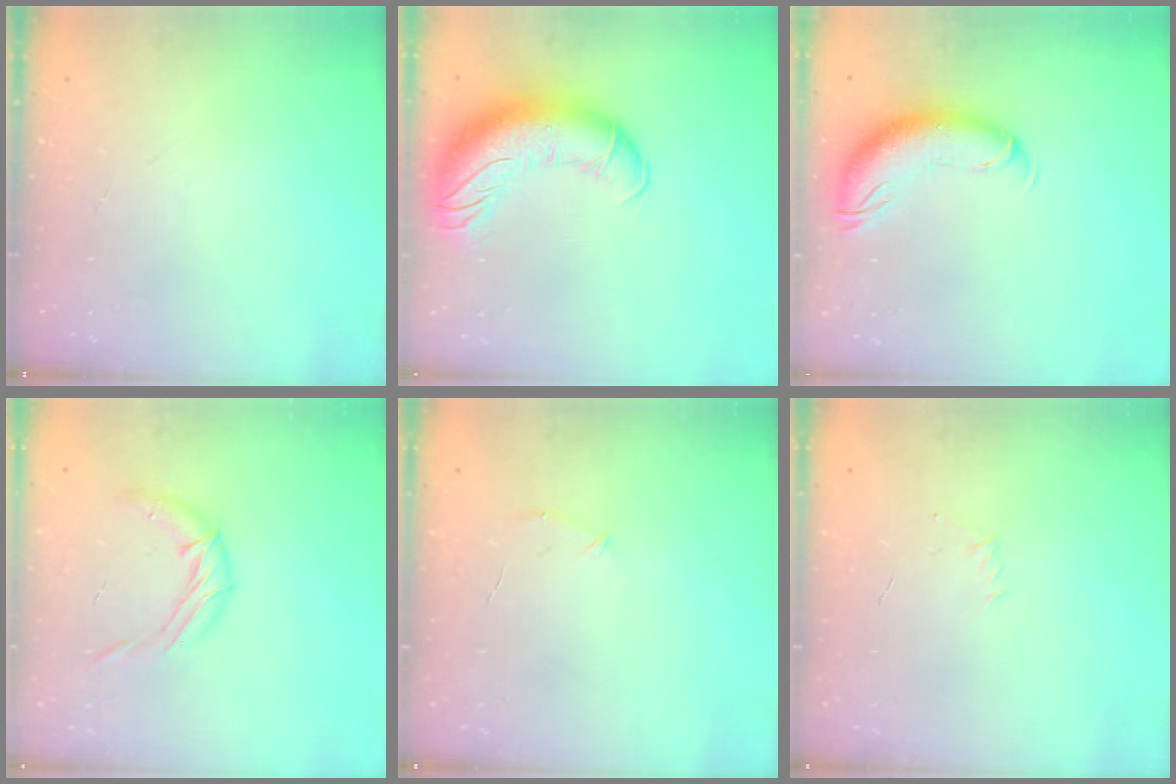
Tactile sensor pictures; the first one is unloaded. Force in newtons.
{"total": 16.7, "press": 16.2, "slide": 4.0}
{"total": 12.1, "press": 11.8, "slide": 2.7}
{"total": 9.5, "press": 9.5, "slide": 0.7}
{"total": 4.7, "press": 4.5, "slide": 1.3}
{"total": 2.9, "press": 2.8, "slide": 0.7}